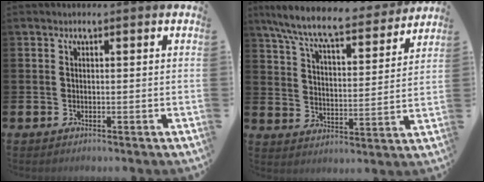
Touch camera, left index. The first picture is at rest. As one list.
[{"total": 9.3, "force": [8.3, 1.3, 4.0], "torque": [-0.112, -0.048, 0.143]}]